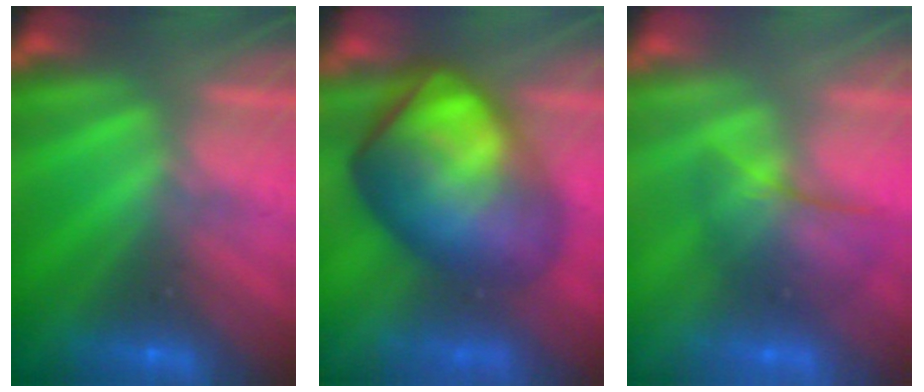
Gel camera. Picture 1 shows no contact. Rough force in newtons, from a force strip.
{"total": 8.1}
{"total": 2.2}